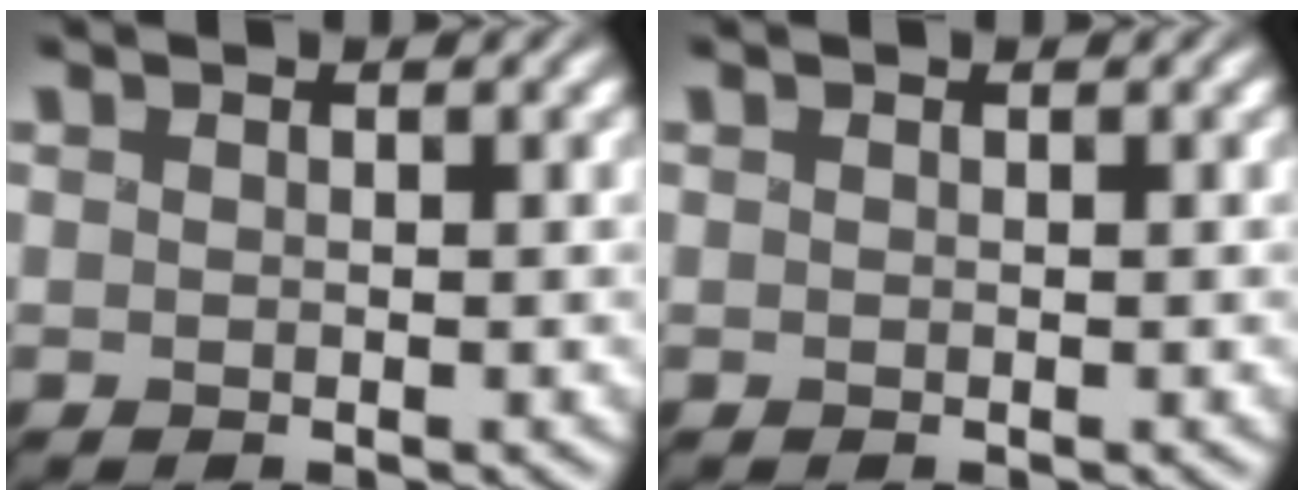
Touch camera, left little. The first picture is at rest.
{"total": 0.0}